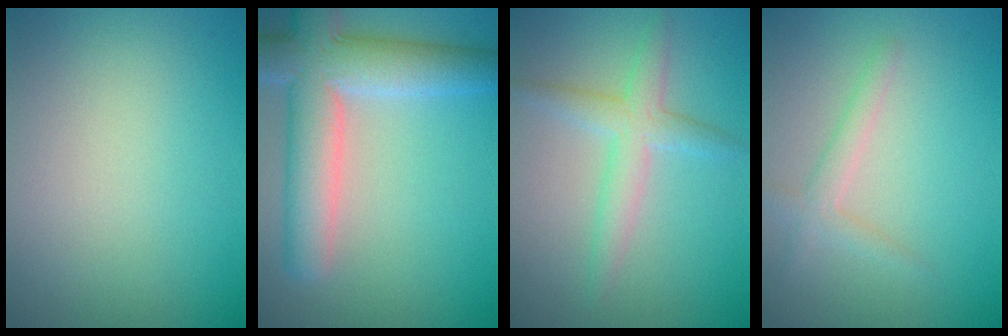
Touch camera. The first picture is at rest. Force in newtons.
{"total": 8.0, "press": 7.9, "slide": 0.8}
{"total": 3.0, "press": 3.0, "slide": 0.1}
{"total": 1.9, "press": 1.9, "slide": 0.1}